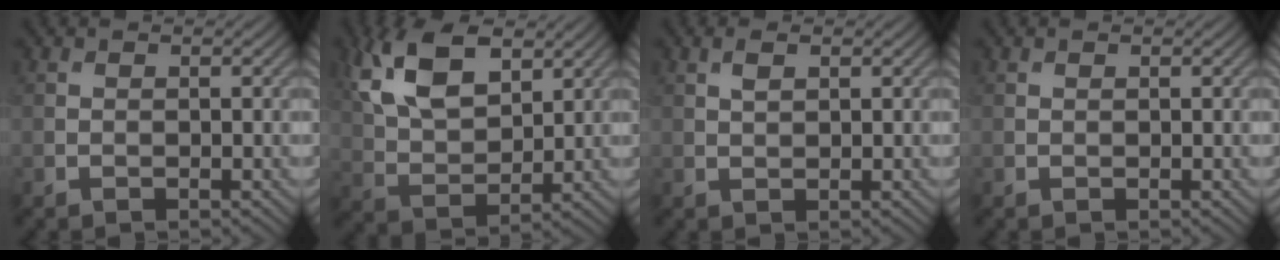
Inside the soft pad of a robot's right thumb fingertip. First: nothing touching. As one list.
[{"total": 11.2, "force": [5.2, 5.9, 8.0], "torque": [-0.190, 0.013, 0.103]}, {"total": 1.6, "force": [0.8, 0.7, 1.2], "torque": [-0.029, 0.001, 0.016]}, {"total": 0.0}]